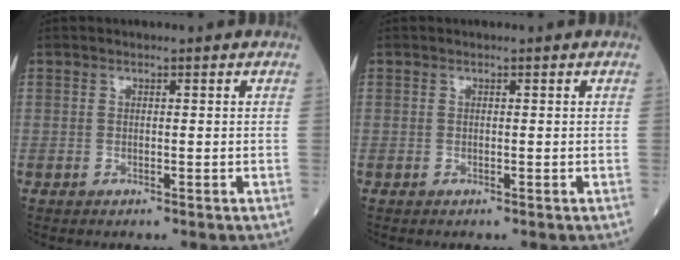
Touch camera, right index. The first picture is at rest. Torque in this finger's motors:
{"motor_torque": [0.02, 0.02, 0.00, 0.01]}